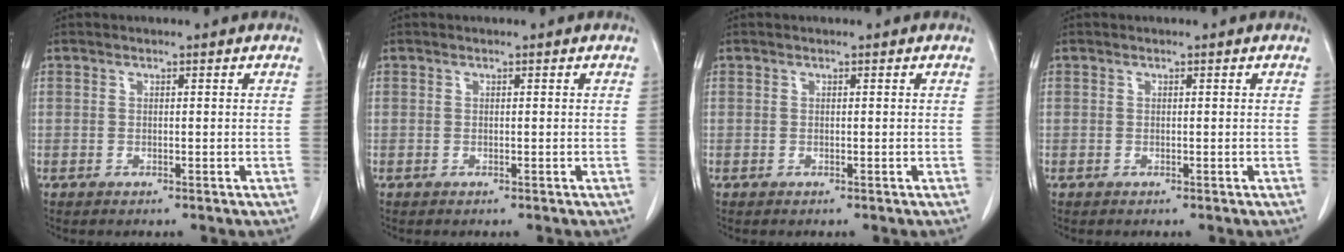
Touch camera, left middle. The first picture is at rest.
{"total": 0.0}
{"total": 0.0}
{"total": 0.0}